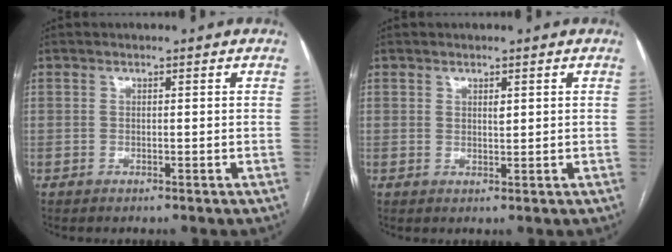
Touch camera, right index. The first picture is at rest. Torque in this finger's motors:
{"motor_torque": [0.02, 0.01, -0.02, 0.02]}